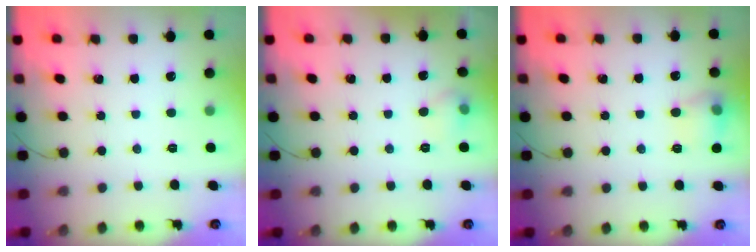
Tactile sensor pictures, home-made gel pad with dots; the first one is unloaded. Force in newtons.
{"total": 5.0, "press": 4.7, "slide": 1.9}
{"total": 9.4, "press": 9.4, "slide": 0.6}